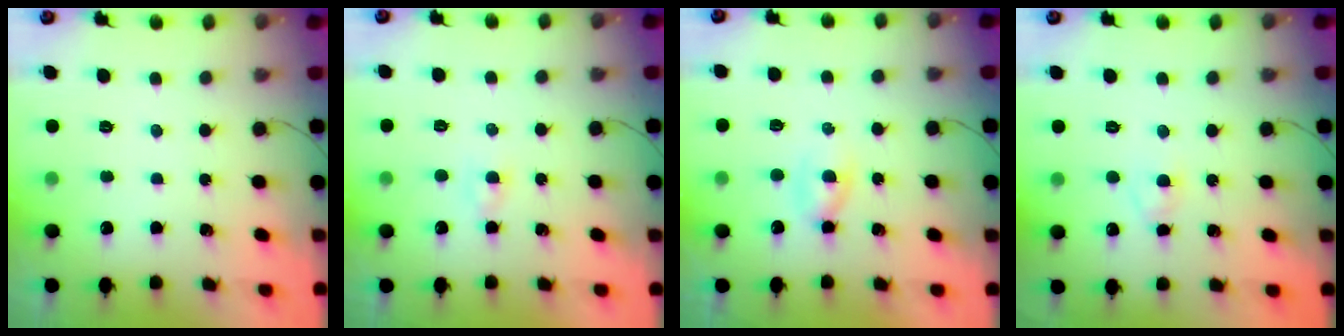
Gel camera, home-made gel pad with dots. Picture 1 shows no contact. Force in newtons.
{"total": 1.5, "press": 1.4, "slide": 0.6}
{"total": 2.3, "press": 2.1, "slide": 0.9}
{"total": 2.6, "press": 2.4, "slide": 1.1}